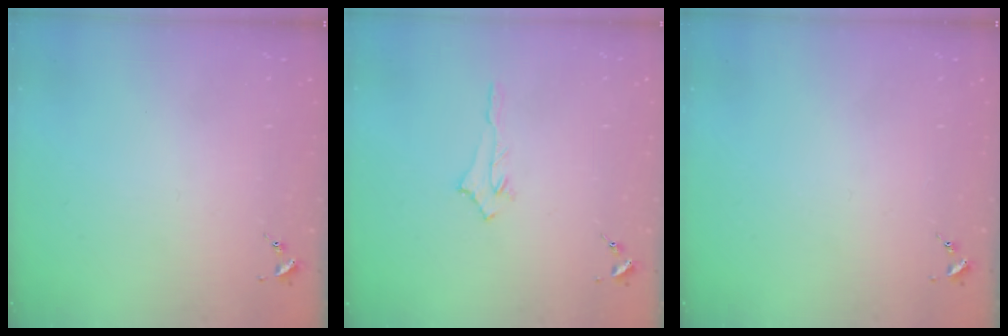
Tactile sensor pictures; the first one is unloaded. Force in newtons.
{"total": 4.3, "press": 4.2, "slide": 0.5}
{"total": 0.0}